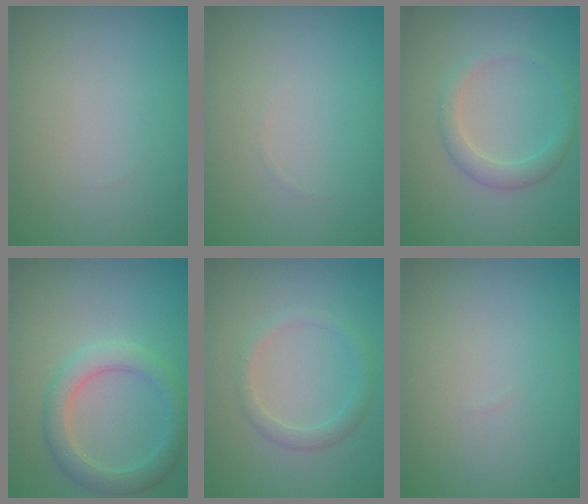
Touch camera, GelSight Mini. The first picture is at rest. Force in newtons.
{"total": 0.0}
{"total": 2.1, "press": 2.1, "slide": 0.1}
{"total": 3.3, "press": 3.3, "slide": 0.2}
{"total": 1.6, "press": 1.6, "slide": 0.1}
{"total": 0.0}